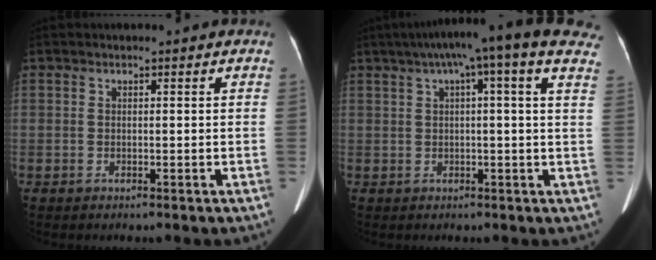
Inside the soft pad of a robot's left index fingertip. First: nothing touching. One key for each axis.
{"total": 17.0, "fx": 11.4, "fy": 1.5, "fz": 12.4, "tx": -0.191, "ty": 0.056, "tz": 0.132}